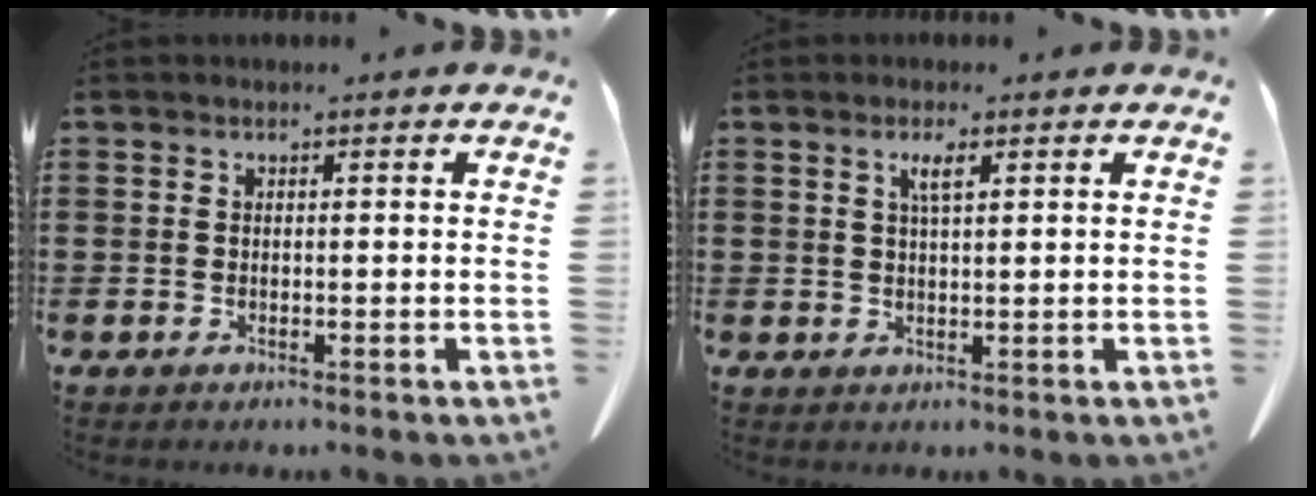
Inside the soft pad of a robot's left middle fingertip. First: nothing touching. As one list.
[{"total": 2.6, "force": [1.2, 0.5, 2.2], "torque": [-0.046, 0.001, 0.020]}]